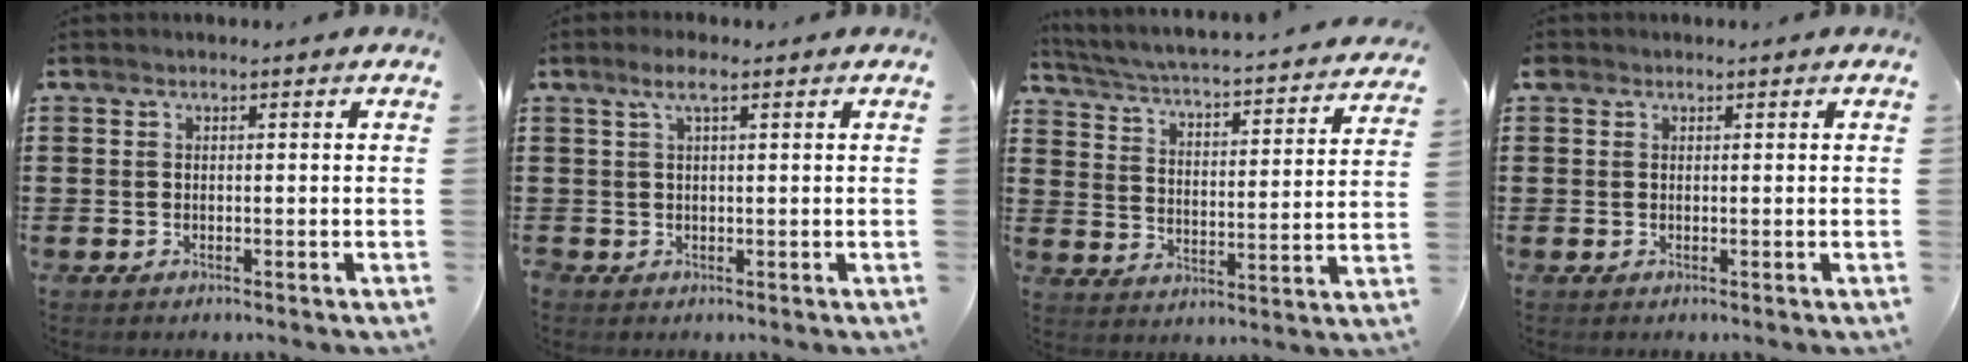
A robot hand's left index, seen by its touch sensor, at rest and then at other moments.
{"total": 2.8, "force": [1.1, 1.1, 2.3], "torque": [-0.049, 0.008, 0.017]}
{"total": 2.7, "force": [2.3, -0.3, 1.3], "torque": [-0.042, -0.031, 0.027]}
{"total": 0.7, "force": [0.4, 0.6, 0.2], "torque": [-0.007, 0.005, 0.007]}